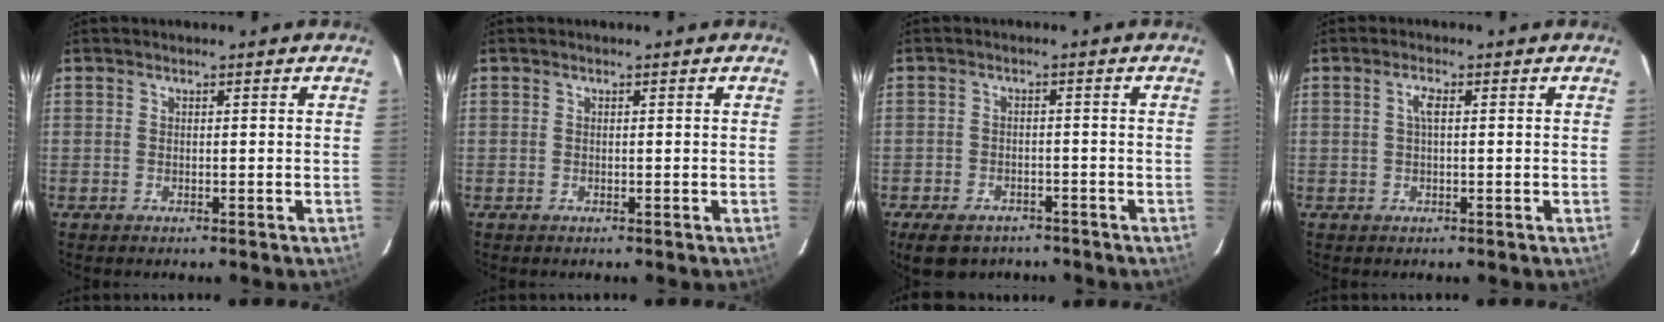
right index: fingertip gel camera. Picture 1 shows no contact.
{"total": 0.0}
{"total": 7.9, "force": [-5.8, 4.4, 3.1], "torque": [-0.077, -0.001, -0.084]}
{"total": 1.9, "force": [0.3, 0.4, 1.8], "torque": [-0.037, 0.005, 0.004]}